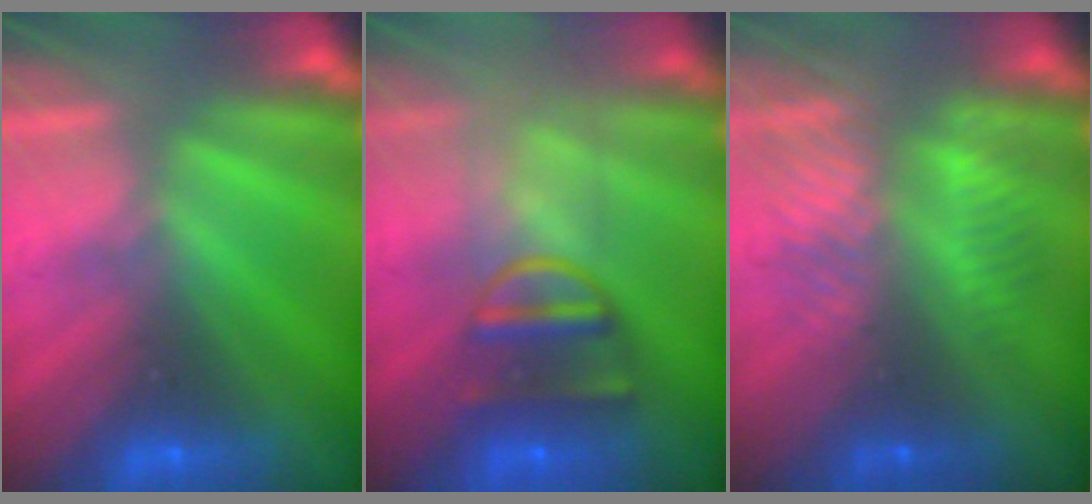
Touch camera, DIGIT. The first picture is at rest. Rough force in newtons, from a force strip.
{"total": 7.3}
{"total": 8.1}